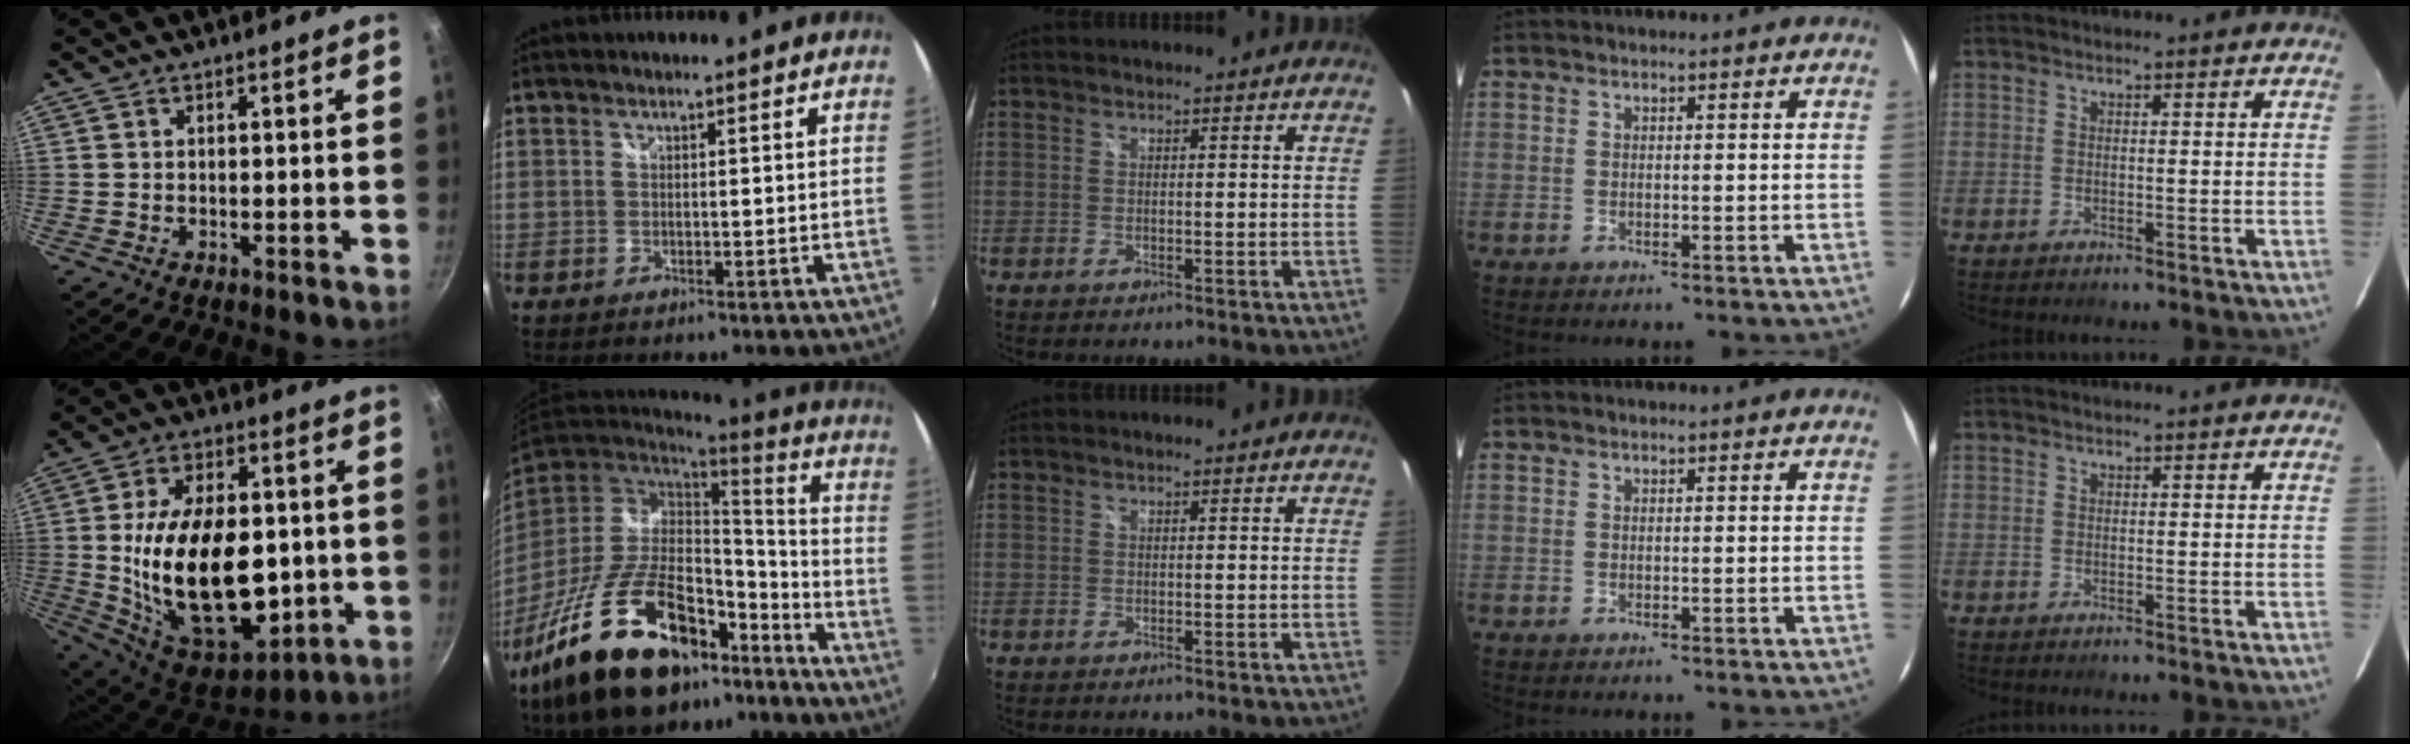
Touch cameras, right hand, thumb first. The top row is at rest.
{"thumb": {"total": 28.2, "force": [-1.5, 16.8, 22.6], "torque": [-0.359, 0.001, -0.006]}, "index": {"total": 27.2, "force": [-16.9, 13.4, 16.5], "torque": [-0.321, 0.002, -0.257]}}